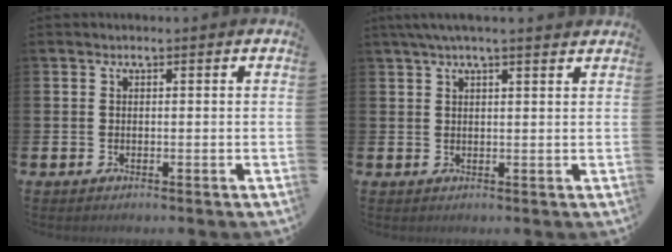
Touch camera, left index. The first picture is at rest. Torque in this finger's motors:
{"motor_torque": [1.08, -1.06, 0.56, 0.21]}